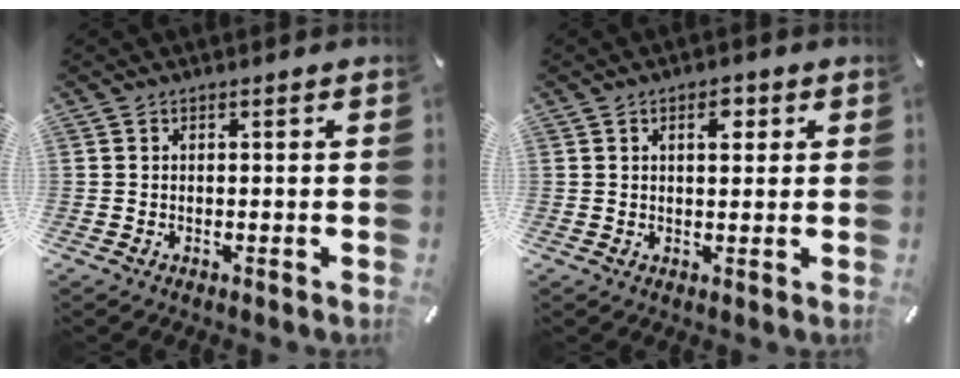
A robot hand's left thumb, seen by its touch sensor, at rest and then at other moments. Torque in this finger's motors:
{"motor_torque": [-0.22, -0.26, 0.11, 0.17, -0.01]}